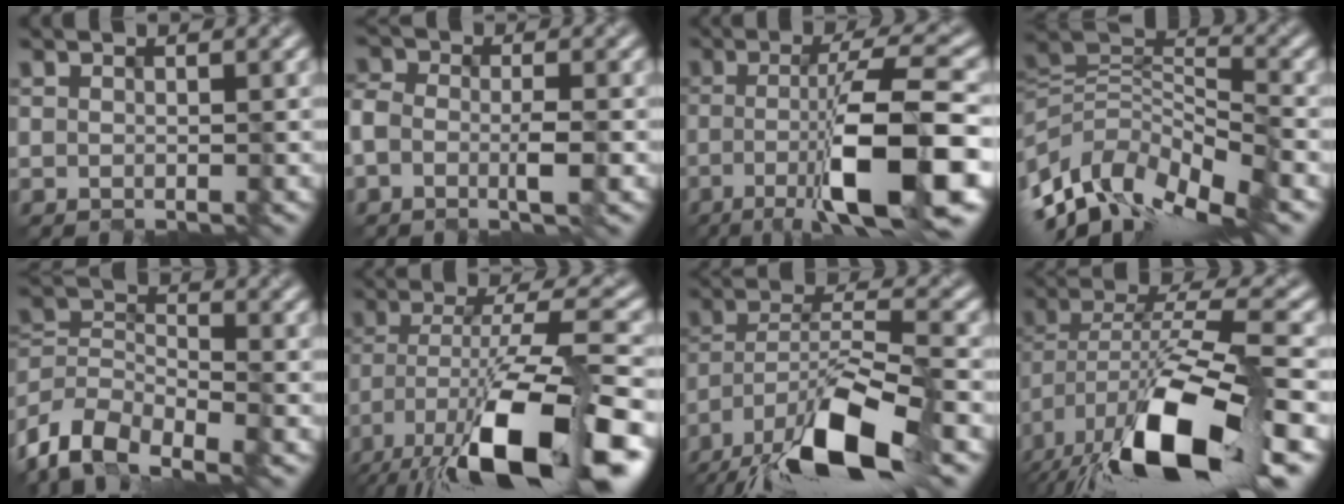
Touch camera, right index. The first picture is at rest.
{"total": 2.8, "force": [-1.4, 1.4, 2.0], "torque": [-0.050, 0.001, -0.029]}
{"total": 10.5, "force": [-2.3, 1.9, 10.1], "torque": [-0.143, 0.002, -0.042]}
{"total": 10.0, "force": [-6.2, 4.6, 6.4], "torque": [-0.131, 0.007, -0.116]}
{"total": 8.1, "force": [-6.7, 3.0, 3.4], "torque": [-0.058, 0.000, -0.131]}
{"total": 14.9, "force": [-8.1, 3.9, 11.8], "torque": [-0.219, -0.004, -0.141]}
{"total": 11.9, "force": [-8.4, 2.7, 8.0], "torque": [-0.147, -0.001, -0.156]}
{"total": 14.3, "force": [-6.6, 4.9, 11.7], "torque": [-0.224, -0.005, -0.112]}